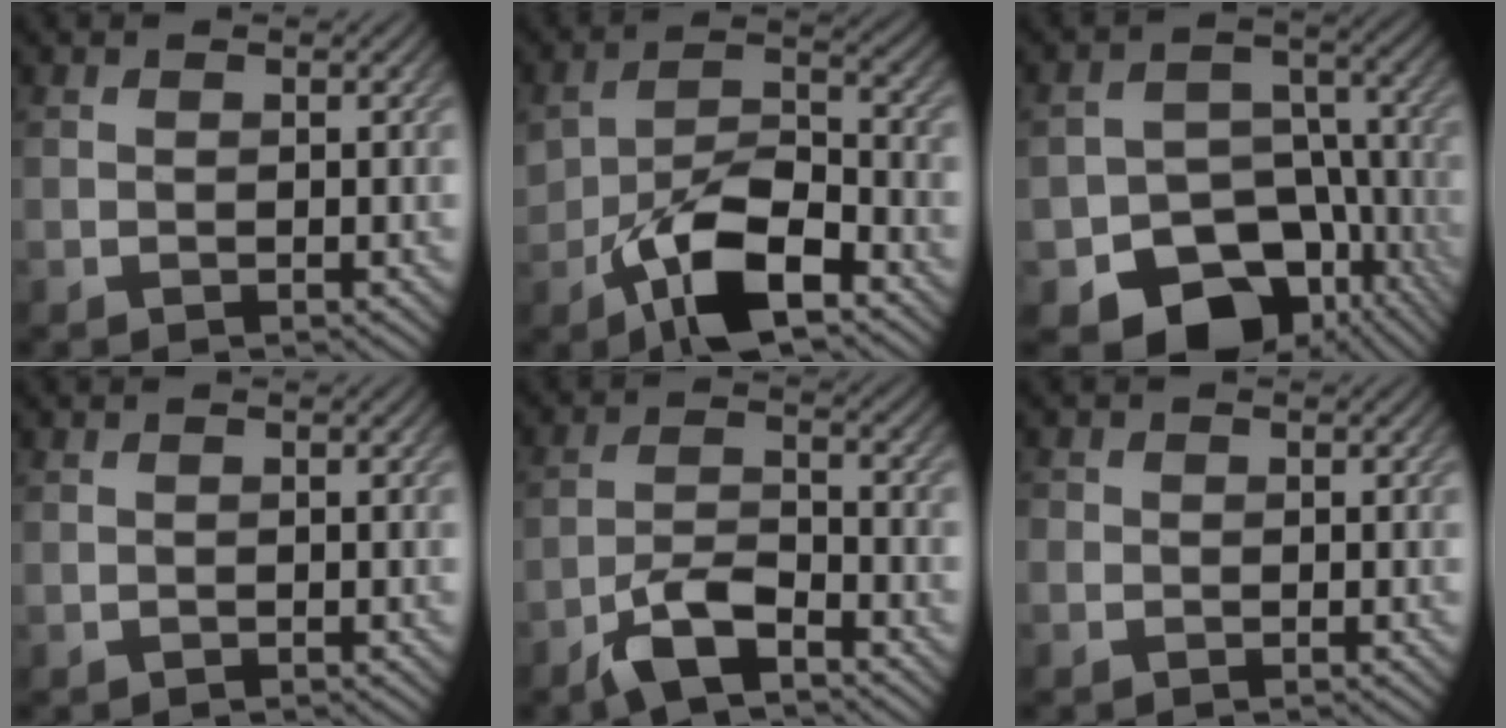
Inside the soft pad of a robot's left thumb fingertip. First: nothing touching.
{"total": 10.0, "force": [-4.9, 5.0, 7.2], "torque": [-0.139, -0.004, -0.088]}
{"total": 14.7, "force": [-8.6, 10.3, 6.1], "torque": [-0.087, -0.035, -0.120]}
{"total": 0.0}
{"total": 6.2, "force": [-4.6, 1.7, 3.8], "torque": [-0.077, 0.000, -0.096]}
{"total": 1.0, "force": [-0.3, 0.9, 0.0], "torque": [0.006, -0.005, -0.011]}